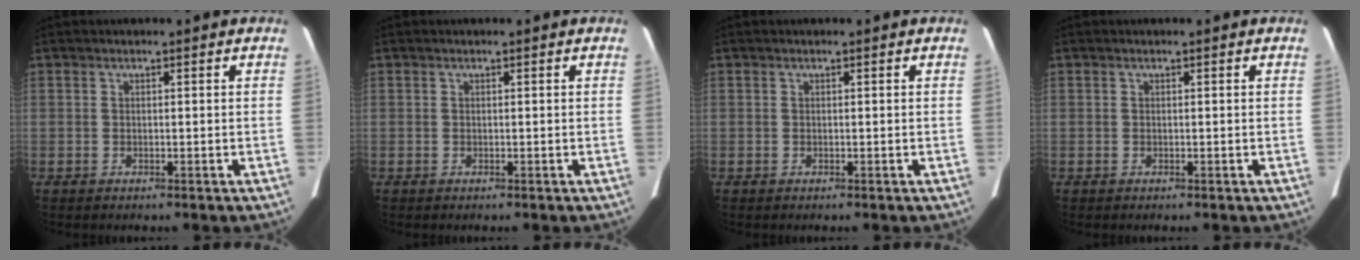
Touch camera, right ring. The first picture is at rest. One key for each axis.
{"total": 0.0}
{"total": 0.0}
{"total": 0.0}